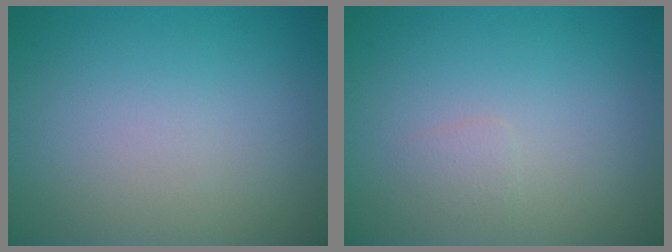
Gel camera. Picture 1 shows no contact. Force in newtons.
{"total": 0.7, "press": 0.7, "slide": 0.1}